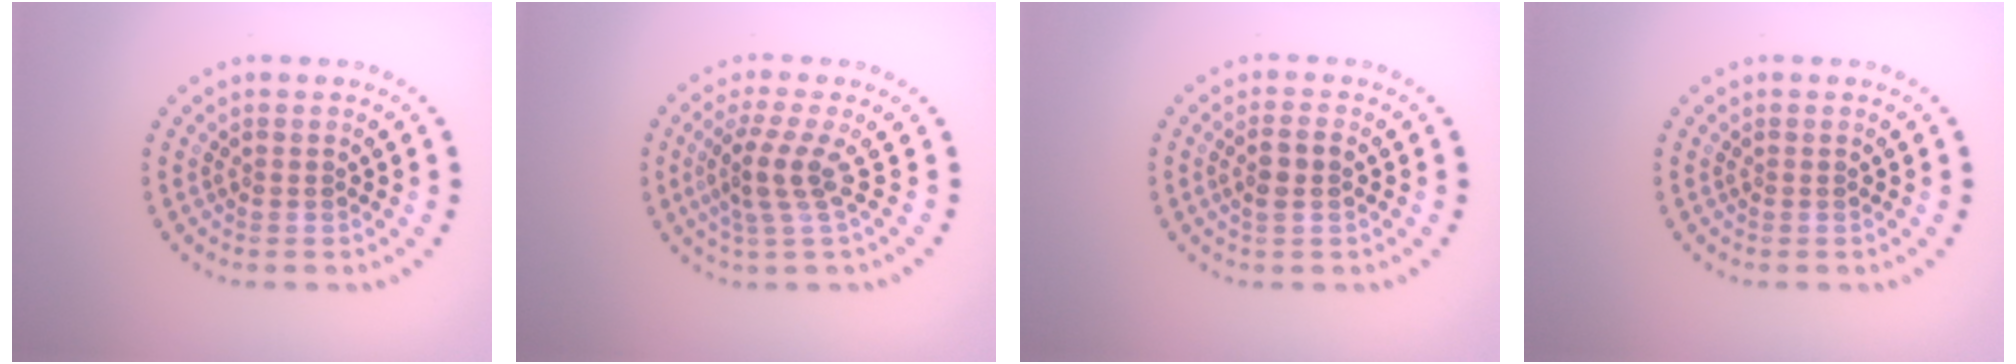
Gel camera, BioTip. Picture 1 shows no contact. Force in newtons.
{"total": 2.9, "press": 1.9, "slide": 2.2}
{"total": 1.9, "press": 1.8, "slide": 0.7}
{"total": 0.0}